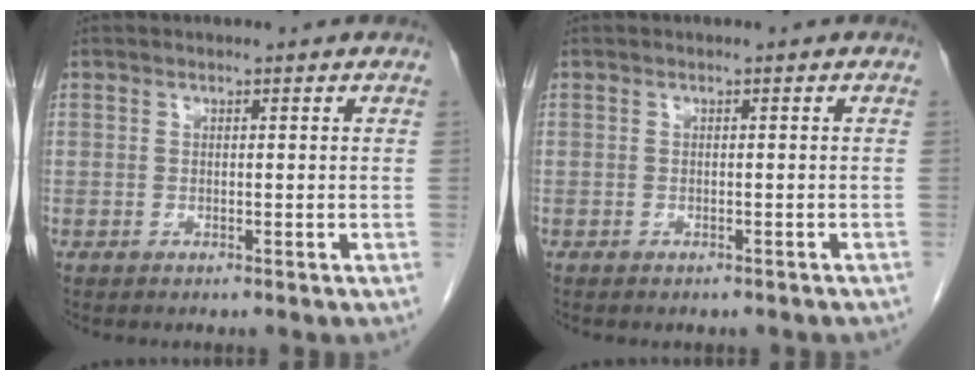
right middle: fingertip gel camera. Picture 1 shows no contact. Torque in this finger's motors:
{"motor_torque": [1.07, -1.07, 0.05, 0.02]}